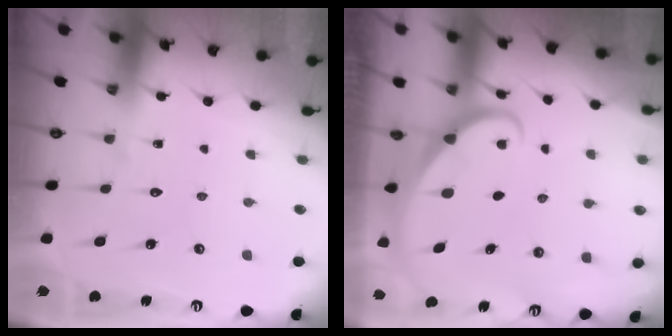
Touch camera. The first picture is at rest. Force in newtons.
{"total": 1.6, "press": 1.6, "slide": 0.1}